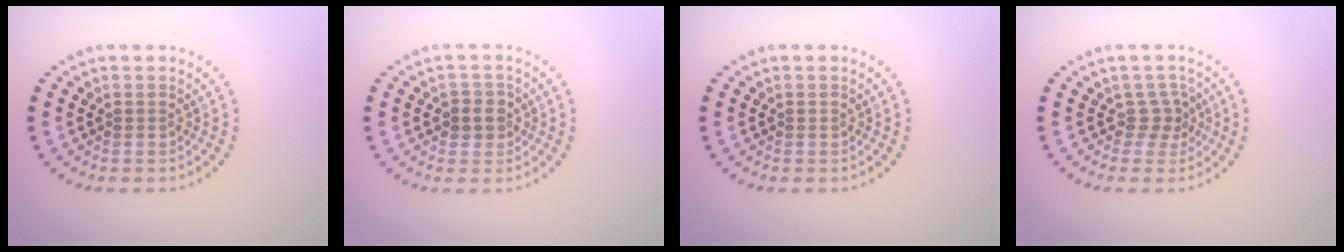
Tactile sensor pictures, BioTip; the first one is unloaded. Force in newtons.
{"total": 1.9, "press": 1.8, "slide": 0.7}
{"total": 0.0}
{"total": 1.9, "press": 1.2, "slide": 1.4}